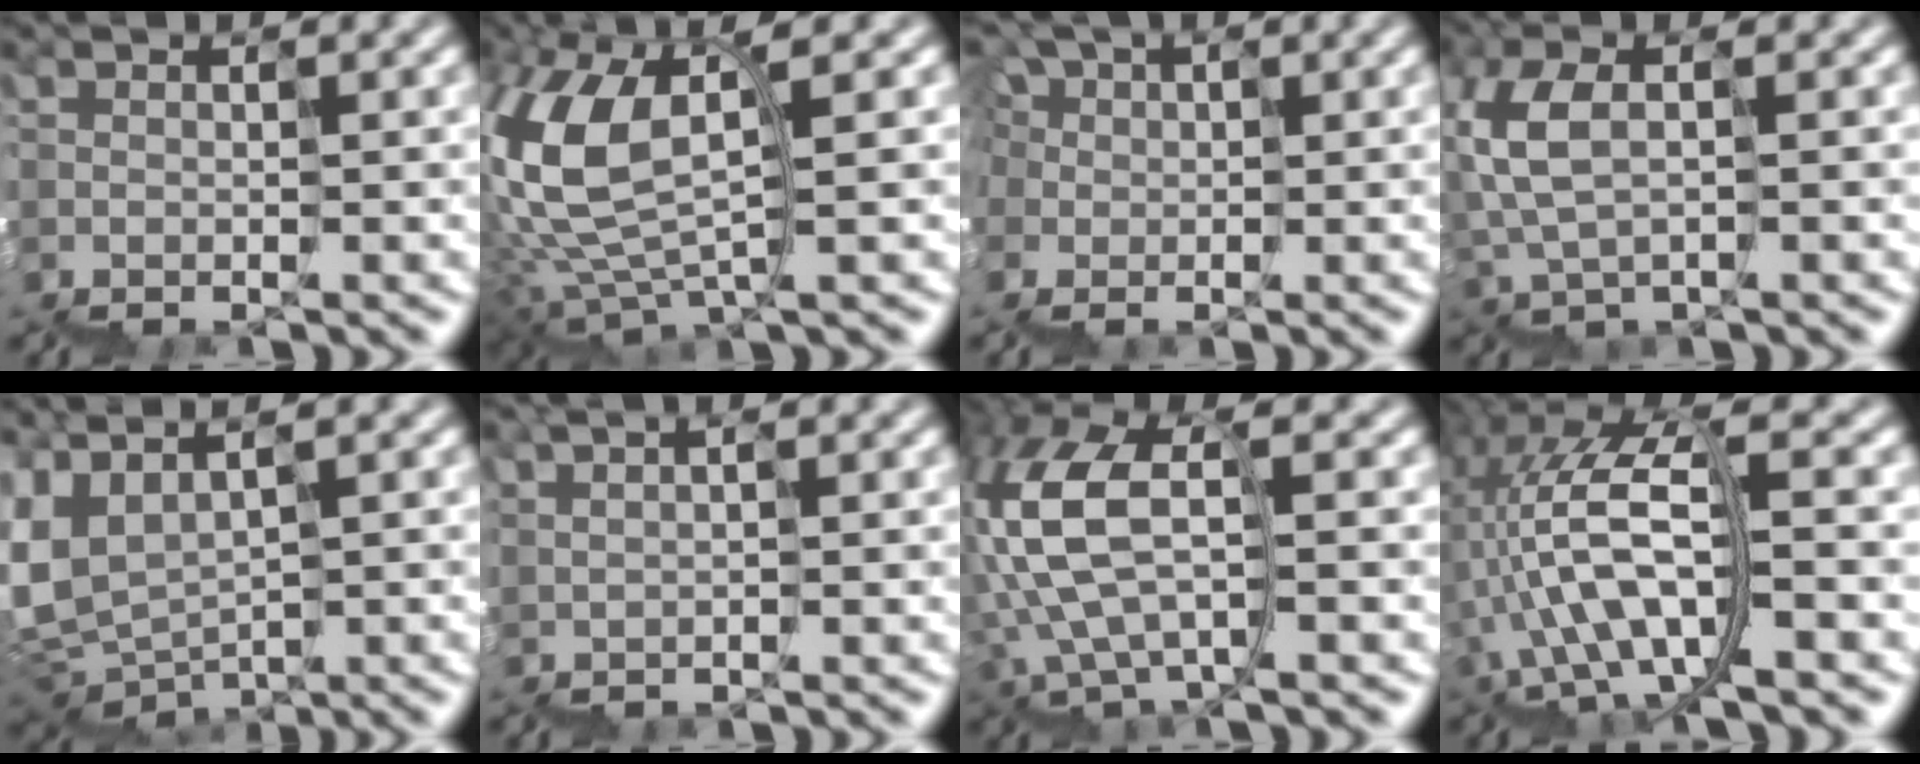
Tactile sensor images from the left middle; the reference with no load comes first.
{"total": 6.6, "force": [1.8, 2.5, 5.9], "torque": [-0.158, 0.014, 0.035]}
{"total": 4.9, "force": [-0.6, 4.0, 2.7], "torque": [-0.076, 0.005, -0.004]}
{"total": 2.8, "force": [1.4, 0.9, 2.2], "torque": [-0.078, 0.019, 0.026]}
{"total": 2.9, "force": [2.3, 1.2, 1.3], "torque": [-0.063, 0.020, 0.050]}
{"total": 1.6, "force": [0.7, 0.6, 1.3], "torque": [0.006, 0.010, 0.012]}
{"total": 6.2, "force": [0.7, 2.7, 5.5], "torque": [-0.147, 0.027, 0.010]}
{"total": 8.5, "force": [-1.7, 3.0, 7.8], "torque": [-0.162, 0.027, -0.025]}